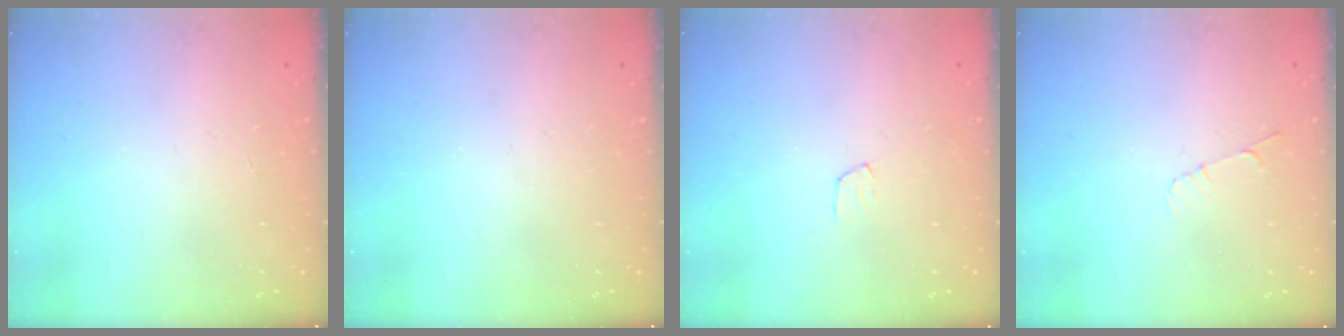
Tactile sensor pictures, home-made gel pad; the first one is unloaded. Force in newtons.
{"total": 0.0}
{"total": 4.3, "press": 4.3, "slide": 0.3}
{"total": 3.5, "press": 3.4, "slide": 0.4}